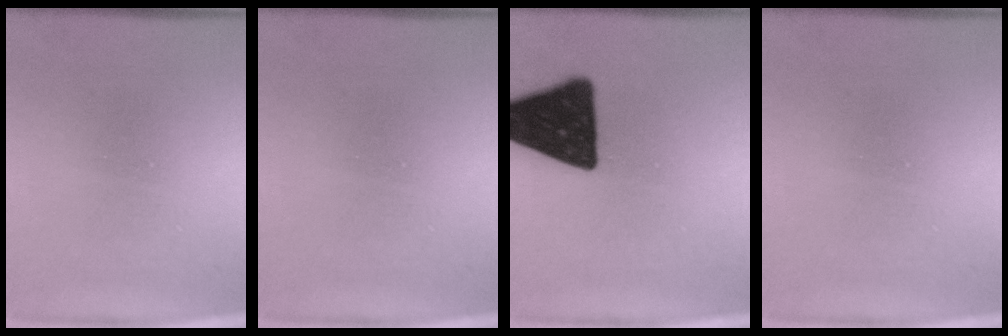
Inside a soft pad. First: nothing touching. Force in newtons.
{"total": 0.0}
{"total": 18.8}
{"total": 0.0}